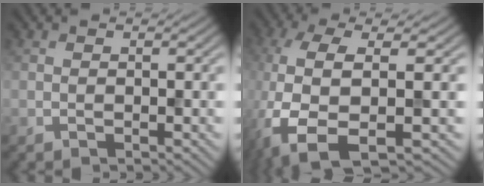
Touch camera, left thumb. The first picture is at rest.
{"total": 11.5, "force": [-4.6, 3.8, 9.8], "torque": [-0.221, -0.018, -0.094]}